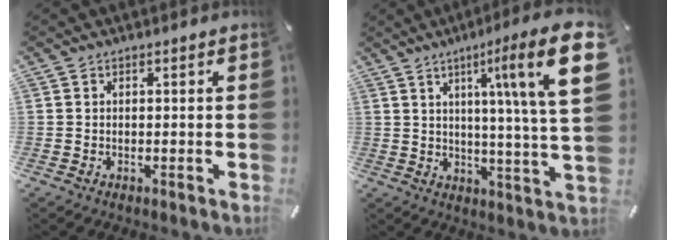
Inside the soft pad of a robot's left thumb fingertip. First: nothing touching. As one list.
[{"total": 19.5, "force": [7.5, 1.5, 17.9], "torque": [-0.264, -0.045, 0.090]}]